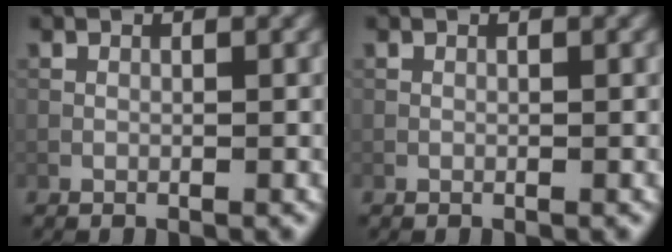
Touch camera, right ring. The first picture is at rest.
{"total": 0.0}